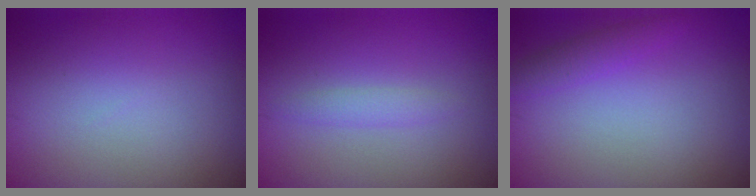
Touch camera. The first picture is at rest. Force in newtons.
{"total": 1.2, "press": 1.2, "slide": 0.0}
{"total": 1.6, "press": 1.6, "slide": 0.1}